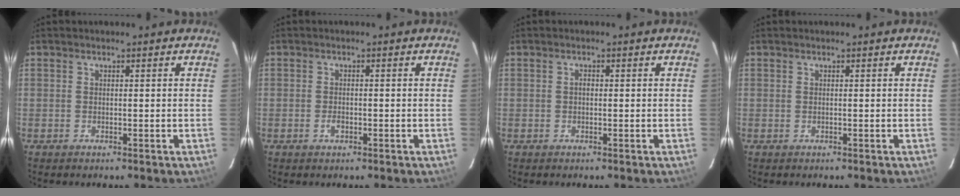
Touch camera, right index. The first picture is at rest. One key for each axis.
{"total": 1.6, "fx": -0.8, "fy": 1.0, "fz": 0.9, "tx": -0.020, "ty": 0.000, "tz": -0.014}
{"total": 0.7, "fx": -0.1, "fy": 0.6, "fz": 0.5, "tx": -0.007, "ty": 0.004, "tz": -0.003}
{"total": 0.0}